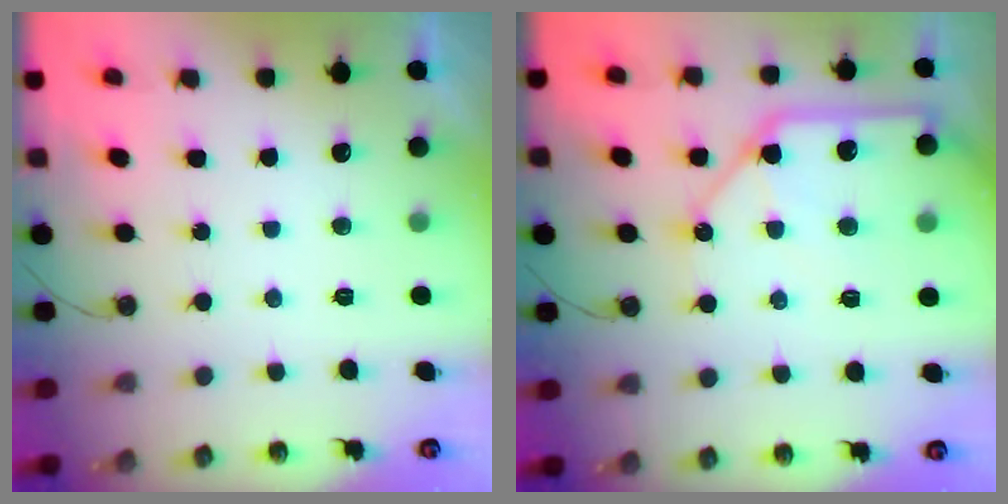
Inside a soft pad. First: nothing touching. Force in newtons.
{"total": 12.9, "press": 12.8, "slide": 1.6}